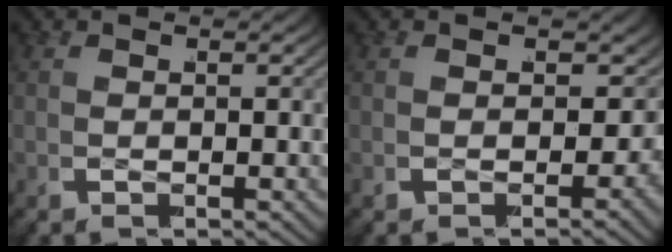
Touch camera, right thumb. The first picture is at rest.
{"total": 7.2, "force": [-0.4, 5.0, 5.1], "torque": [-0.065, -0.011, -0.002]}